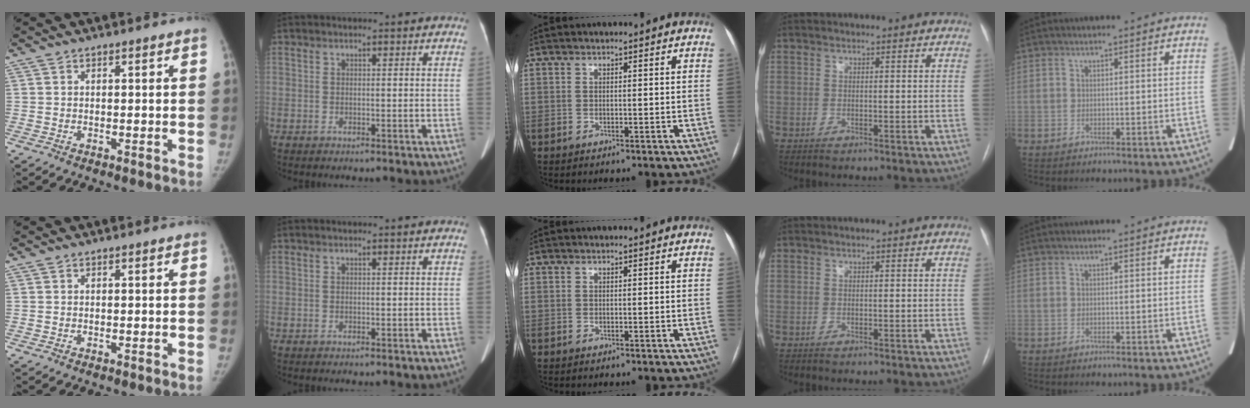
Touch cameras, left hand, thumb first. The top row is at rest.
{}